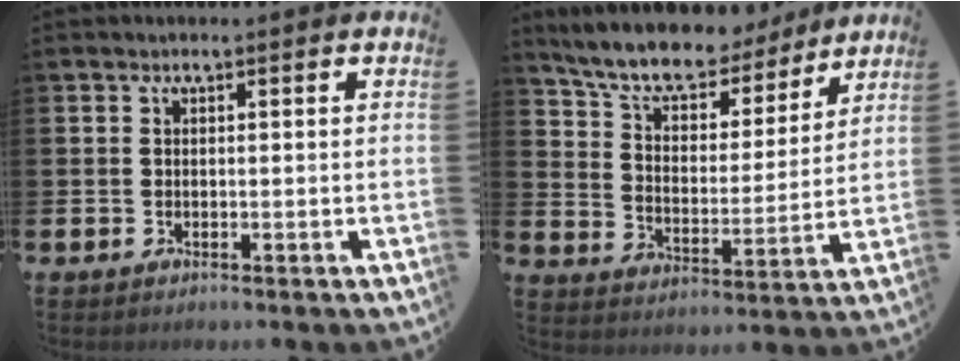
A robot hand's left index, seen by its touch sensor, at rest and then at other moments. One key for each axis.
{"total": 8.6, "fx": 7.9, "fy": 2.6, "fz": 2.1, "tx": -0.078, "ty": -0.055, "tz": 0.138}